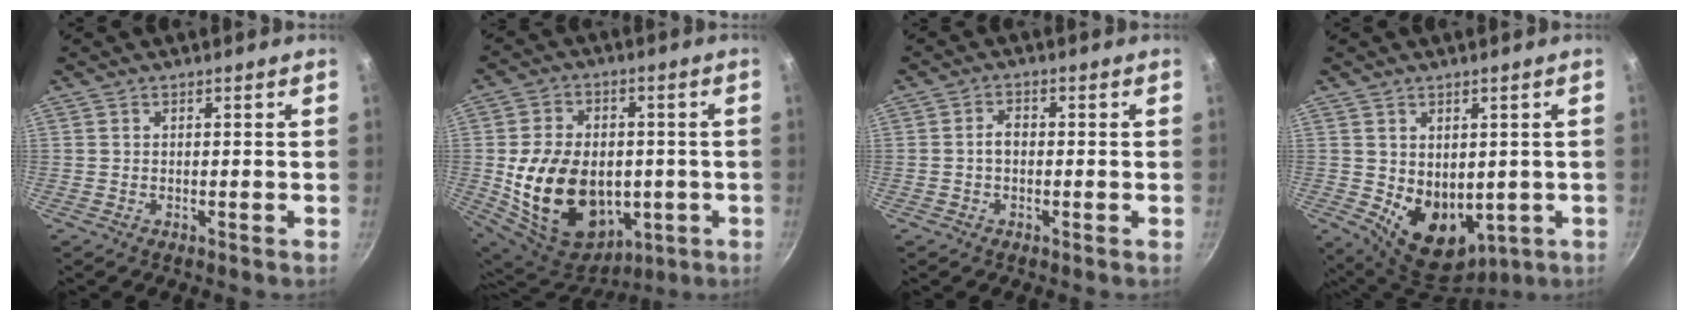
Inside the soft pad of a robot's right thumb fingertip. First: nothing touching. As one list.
[{"total": 22.1, "force": [-2.2, 16.0, 15.1], "torque": [-0.256, 0.007, -0.012]}, {"total": 2.5, "force": [-0.3, 1.7, 1.8], "torque": [-0.024, 0.012, -0.007]}, {"total": 11.2, "force": [0.0, 8.2, 7.6], "torque": [-0.087, -0.026, 0.027]}]